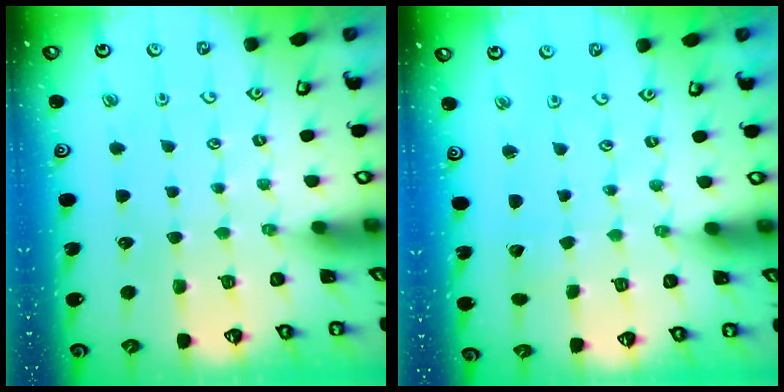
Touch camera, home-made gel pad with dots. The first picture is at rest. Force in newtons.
{"total": 0.9, "press": 0.9, "slide": 0.1}